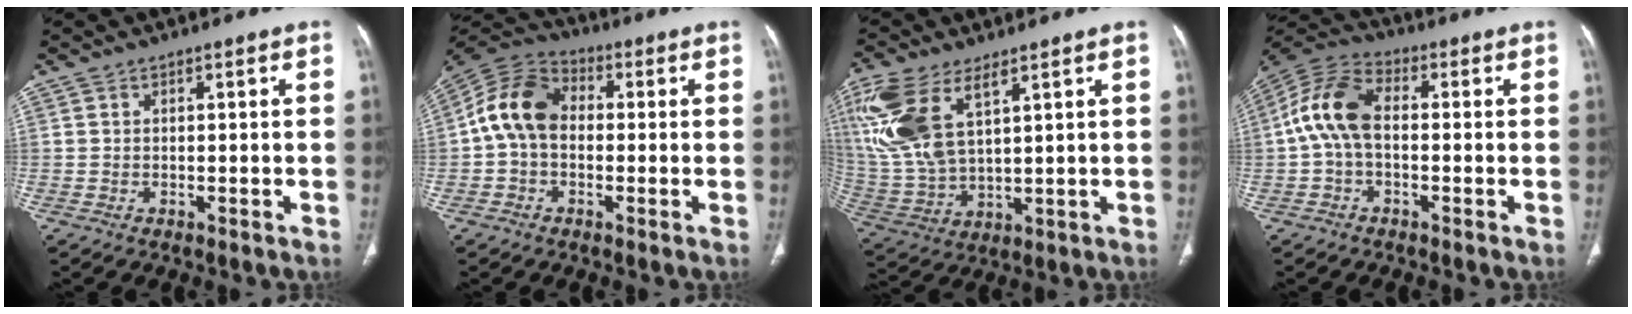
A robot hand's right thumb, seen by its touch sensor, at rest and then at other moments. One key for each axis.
{"total": 11.2, "fx": 0.0, "fy": 8.2, "fz": 7.7, "tx": -0.138, "ty": 0.032, "tz": -0.014}
{"total": 16.6, "fx": 7.8, "fy": 7.9, "fz": 12.4, "tx": -0.281, "ty": -0.016, "tz": 0.167}
{"total": 10.8, "fx": -0.1, "fy": 6.5, "fz": 8.6, "tx": -0.175, "ty": 0.031, "tz": -0.013}